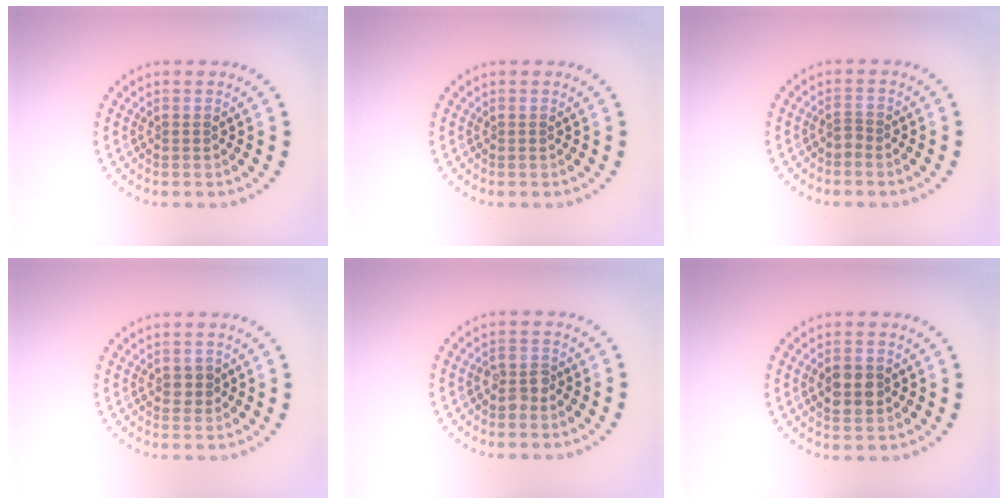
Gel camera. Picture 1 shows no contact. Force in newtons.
{"total": 0.0}
{"total": 0.5, "press": 0.2, "slide": 0.5}
{"total": 1.0, "press": 1.0, "slide": 0.2}
{"total": 1.7, "press": 1.6, "slide": 0.5}
{"total": 3.0, "press": 3.0, "slide": 0.1}